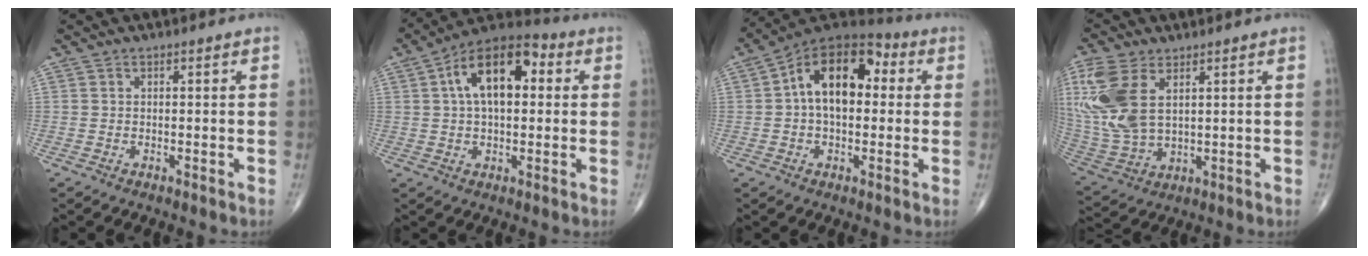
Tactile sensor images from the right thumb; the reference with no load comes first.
{"total": 14.4, "force": [3.0, 7.7, 11.8], "torque": [-0.183, 0.029, 0.039]}
{"total": 14.9, "force": [1.8, 8.9, 11.8], "torque": [-0.164, 0.039, 0.015]}
{"total": 15.4, "force": [4.9, 8.7, 11.8], "torque": [-0.277, -0.013, 0.108]}